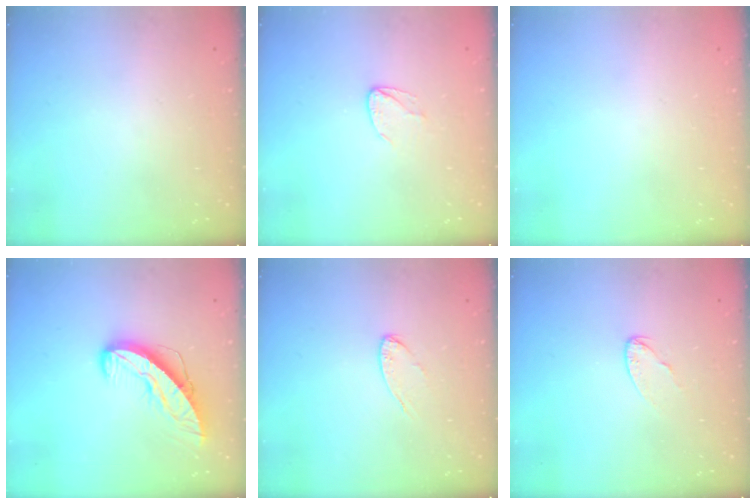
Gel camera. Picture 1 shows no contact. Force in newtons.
{"total": 3.9, "press": 3.9, "slide": 0.4}
{"total": 0.0}
{"total": 9.1, "press": 9.1, "slide": 0.5}
{"total": 6.1, "press": 6.1, "slide": 0.4}
{"total": 3.8, "press": 3.8, "slide": 0.3}